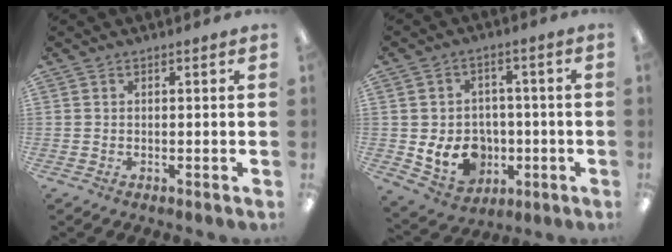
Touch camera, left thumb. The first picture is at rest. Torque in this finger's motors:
{"motor_torque": [0.44, 0.44, 0.15, -0.07, 0.09]}